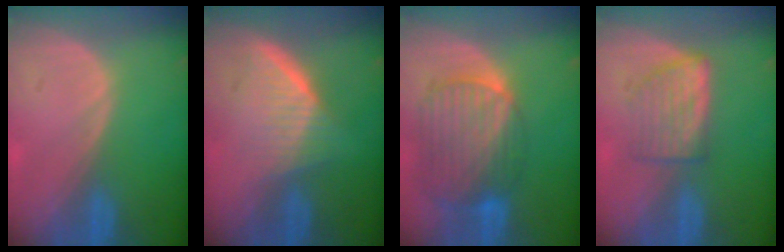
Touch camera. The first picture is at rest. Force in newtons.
{"total": 6.5, "press": 6.0, "slide": 2.6}
{"total": 10.5, "press": 8.8, "slide": 5.6}
{"total": 5.8, "press": 5.4, "slide": 2.1}